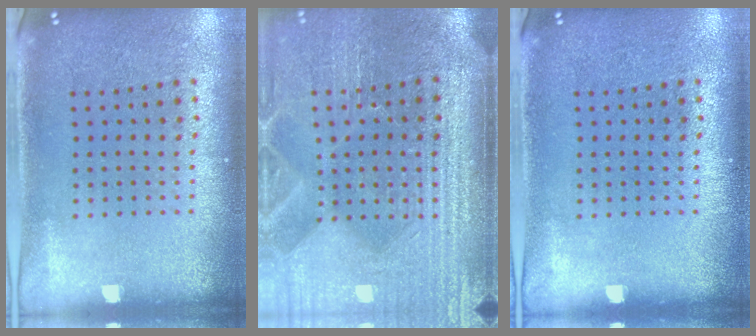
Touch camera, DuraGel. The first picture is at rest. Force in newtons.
{"total": 4.7, "press": 4.2, "slide": 2.1}
{"total": 0.0}